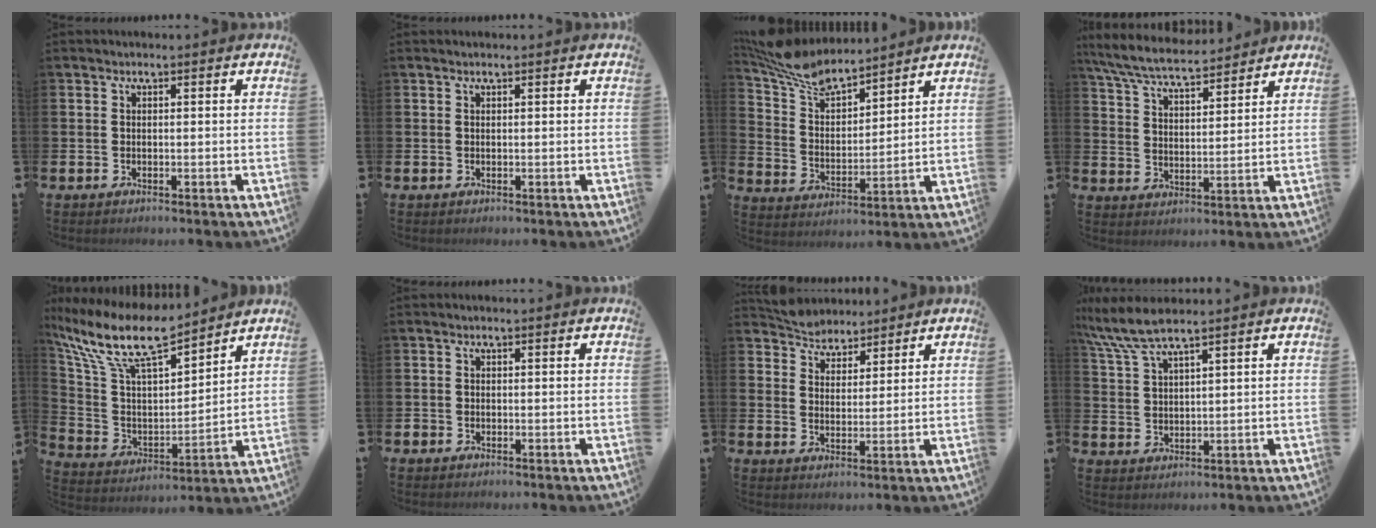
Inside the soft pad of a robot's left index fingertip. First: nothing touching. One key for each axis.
{"total": 0.0}
{"total": 8.2, "fx": 7.5, "fy": 2.0, "fz": 2.6, "tx": -0.082, "ty": -0.041, "tz": 0.137}
{"total": 7.2, "fx": 6.8, "fy": 1.1, "fz": 2.2, "tx": -0.068, "ty": -0.036, "tz": 0.121}
{"total": 11.6, "fx": 9.9, "fy": 2.8, "fz": 5.5, "tx": -0.149, "ty": -0.061, "tz": 0.172}
{"total": 0.7, "fx": -0.5, "fy": 0.5, "fz": 0.0, "tx": -0.002, "ty": 0.003, "tz": -0.011}
{"total": 4.4, "fx": 4.1, "fy": 1.5, "fz": -0.5, "tx": -0.012, "ty": -0.025, "tz": 0.072}
{"total": 6.8, "fx": 5.9, "fy": 0.7, "fz": 3.4, "tx": -0.082, "ty": -0.015, "tz": 0.107}